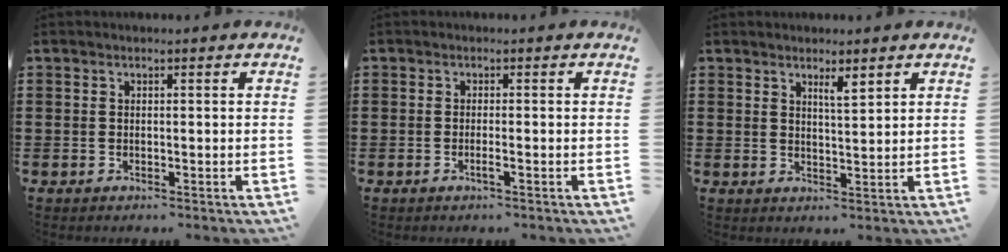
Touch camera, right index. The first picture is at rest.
{"total": 1.3, "force": [-0.6, -0.1, 1.1], "torque": [-0.025, -0.007, -0.012]}
{"total": 2.5, "force": [1.8, 0.3, 1.6], "torque": [-0.026, -0.002, 0.030]}